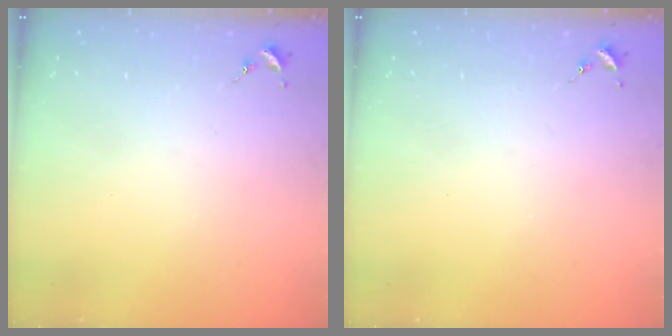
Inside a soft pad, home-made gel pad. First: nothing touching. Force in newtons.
{"total": 0.0}